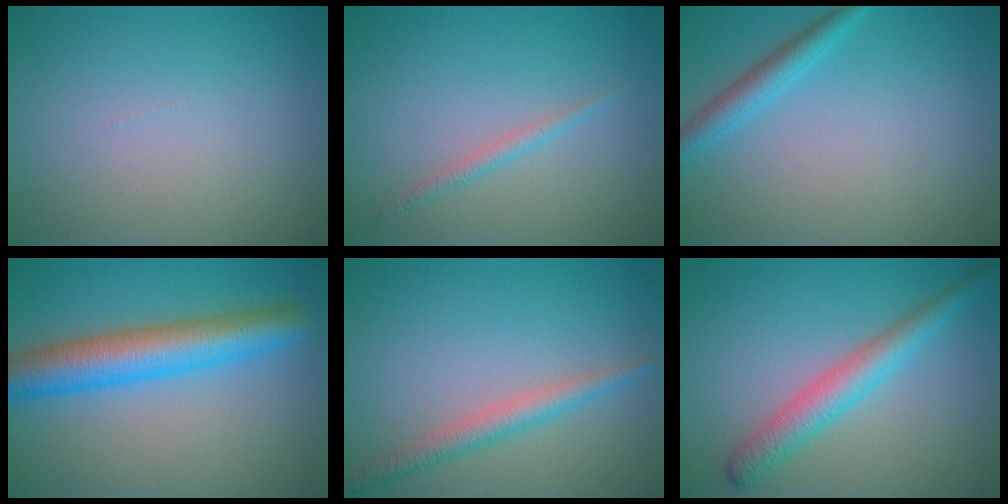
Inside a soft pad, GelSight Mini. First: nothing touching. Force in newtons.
{"total": 1.1, "press": 1.1, "slide": 0.1}
{"total": 2.4, "press": 2.4, "slide": 0.2}
{"total": 7.0, "press": 7.0, "slide": 0.2}
{"total": 2.5, "press": 2.5, "slide": 0.0}
{"total": 3.9, "press": 3.9, "slide": 0.1}